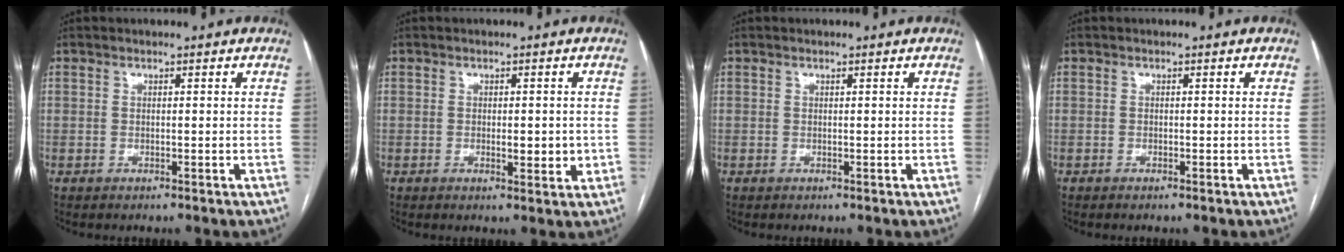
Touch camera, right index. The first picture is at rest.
{"total": 3.1, "force": [-0.4, 1.3, 2.8], "torque": [-0.038, -0.001, -0.003]}
{"total": 0.0}
{"total": 0.5, "force": [-0.4, 0.1, 0.4], "torque": [-0.007, -0.001, -0.007]}